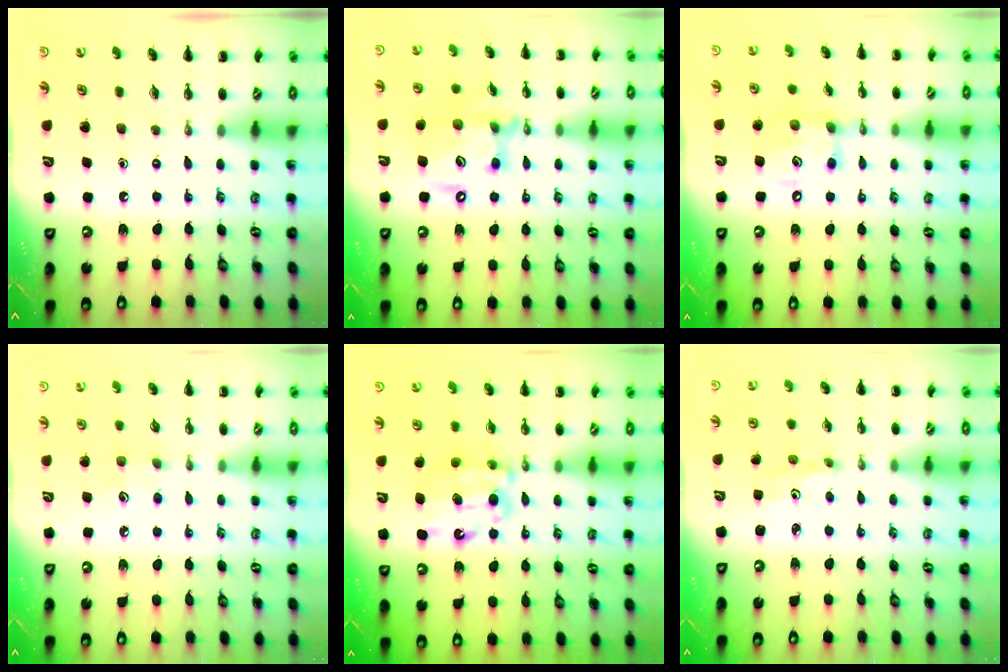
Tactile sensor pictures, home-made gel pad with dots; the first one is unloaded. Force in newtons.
{"total": 13.4, "press": 13.1, "slide": 3.2}
{"total": 10.9, "press": 10.7, "slide": 2.0}
{"total": 4.8, "press": 4.6, "slide": 1.4}
{"total": 9.6, "press": 9.6, "slide": 0.7}
{"total": 2.1, "press": 2.0, "slide": 0.7}